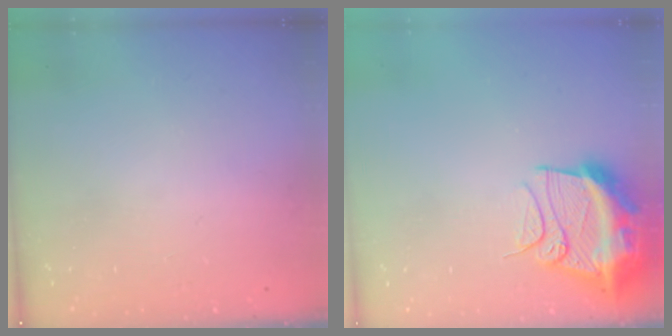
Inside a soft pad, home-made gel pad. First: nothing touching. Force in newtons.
{"total": 15.8, "press": 15.7, "slide": 1.6}